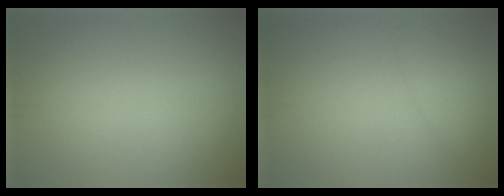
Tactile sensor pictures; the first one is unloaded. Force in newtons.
{"total": 1.5, "press": 1.5, "slide": 0.2}